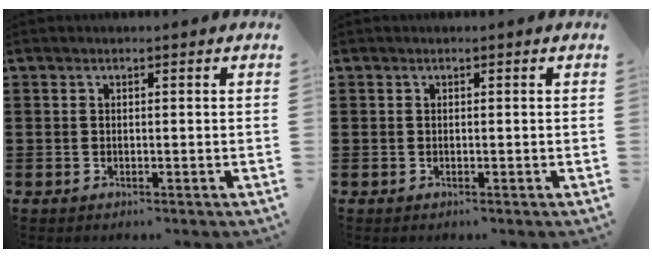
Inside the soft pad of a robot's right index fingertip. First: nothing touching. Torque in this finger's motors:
{"motor_torque": [-0.10, 0.09, 0.00, -0.01]}